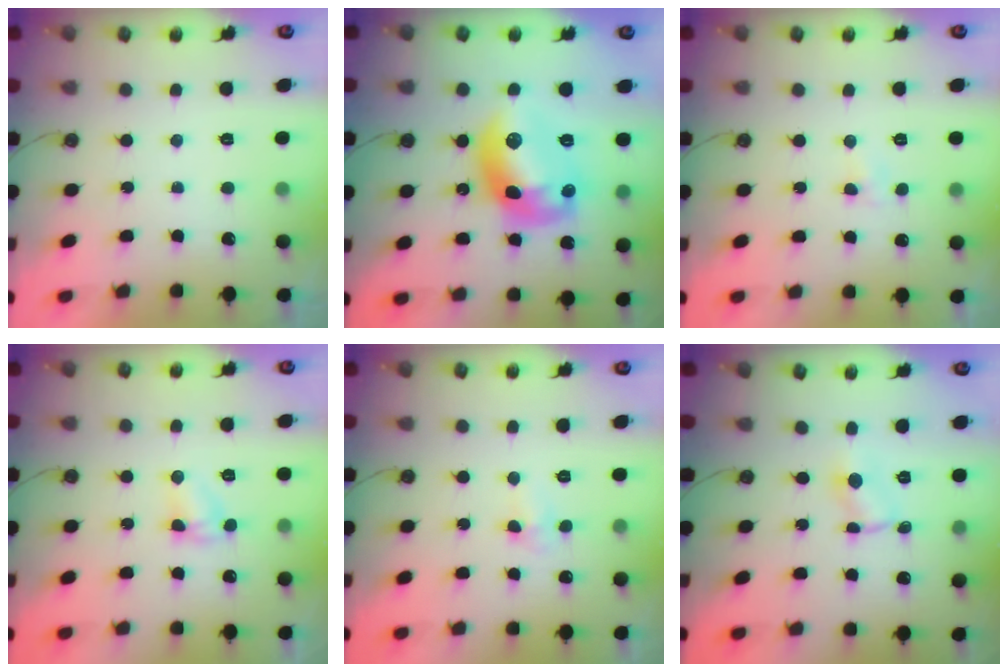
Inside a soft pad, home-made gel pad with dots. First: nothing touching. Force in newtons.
{"total": 14.0, "press": 14.0, "slide": 0.8}
{"total": 2.9, "press": 2.9, "slide": 0.4}
{"total": 4.1, "press": 4.1, "slide": 0.5}
{"total": 3.8, "press": 3.7, "slide": 0.6}
{"total": 1.2, "press": 1.2, "slide": 0.2}